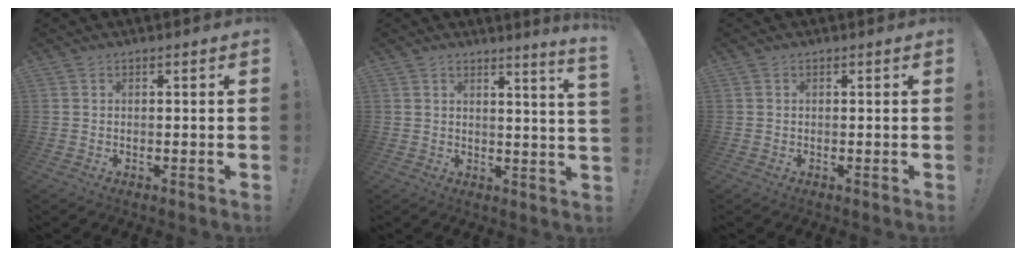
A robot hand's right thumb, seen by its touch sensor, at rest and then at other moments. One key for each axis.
{"total": 4.3, "fx": 2.5, "fy": -1.1, "fz": 3.3, "tx": -0.043, "ty": -0.025, "tz": 0.037}
{"total": 0.0}